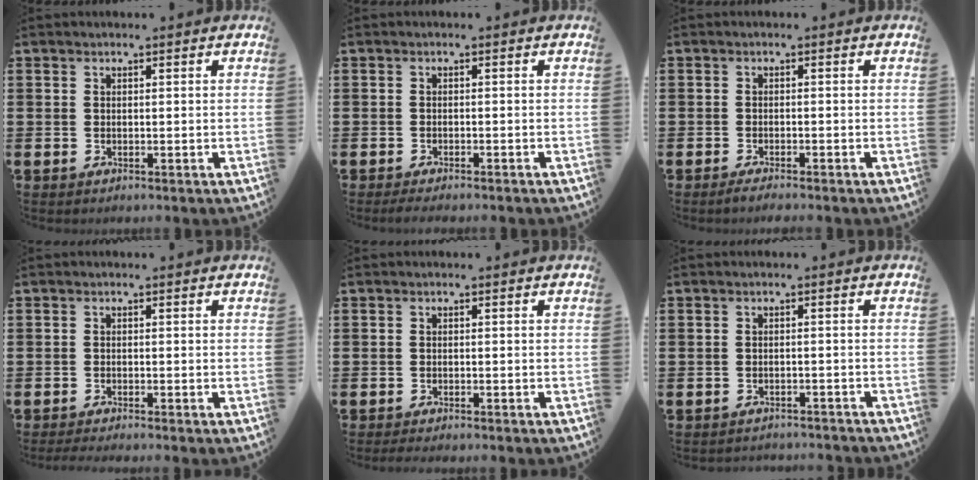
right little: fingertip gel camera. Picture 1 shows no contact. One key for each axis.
{"total": 1.1, "fx": -1.0, "fy": 0.0, "fz": 0.5, "tx": -0.008, "ty": -0.001, "tz": -0.019}
{"total": 1.1, "fx": -0.9, "fy": 0.0, "fz": 0.6, "tx": -0.011, "ty": -0.001, "tz": -0.018}
{"total": 1.0, "fx": -0.8, "fy": -0.1, "fz": 0.5, "tx": -0.006, "ty": -0.002, "tz": -0.016}
{"total": 0.8, "fx": -0.7, "fy": 0.0, "fz": 0.3, "tx": -0.005, "ty": -0.002, "tz": -0.015}
{"total": 1.3, "fx": -1.3, "fy": 0.0, "fz": -0.1, "tx": -0.002, "ty": 0.002, "tz": -0.028}